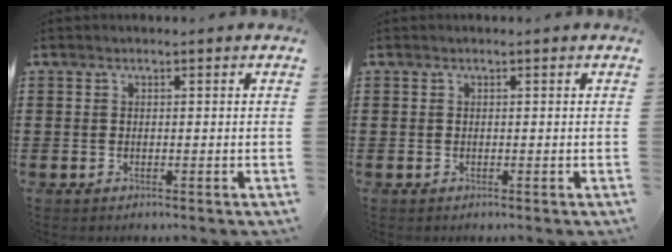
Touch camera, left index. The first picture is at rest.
{"total": 0.0}